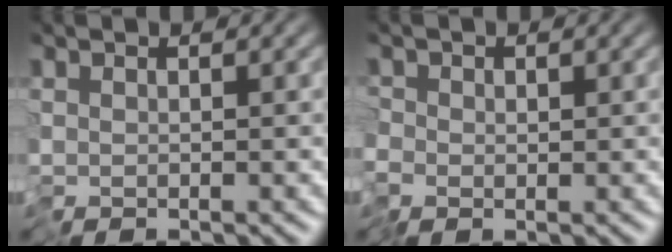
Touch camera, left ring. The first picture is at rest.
{"total": 1.8, "force": [-0.6, 1.6, 0.5], "torque": [-0.018, -0.002, -0.017]}